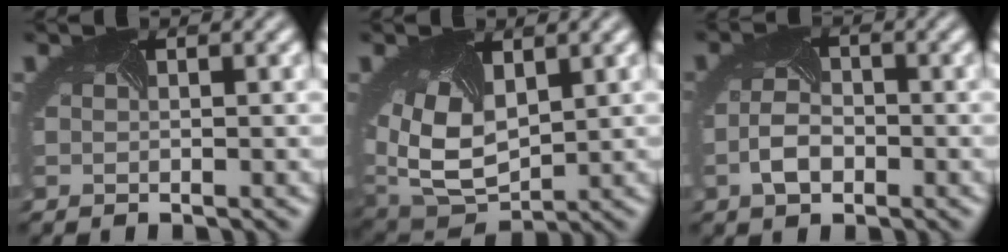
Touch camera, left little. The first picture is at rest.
{"total": 8.8, "force": [1.5, 5.7, 6.5], "torque": [-0.151, -0.017, 0.038]}
{"total": 2.9, "force": [-1.2, 1.8, 2.0], "torque": [-0.048, -0.004, -0.024]}